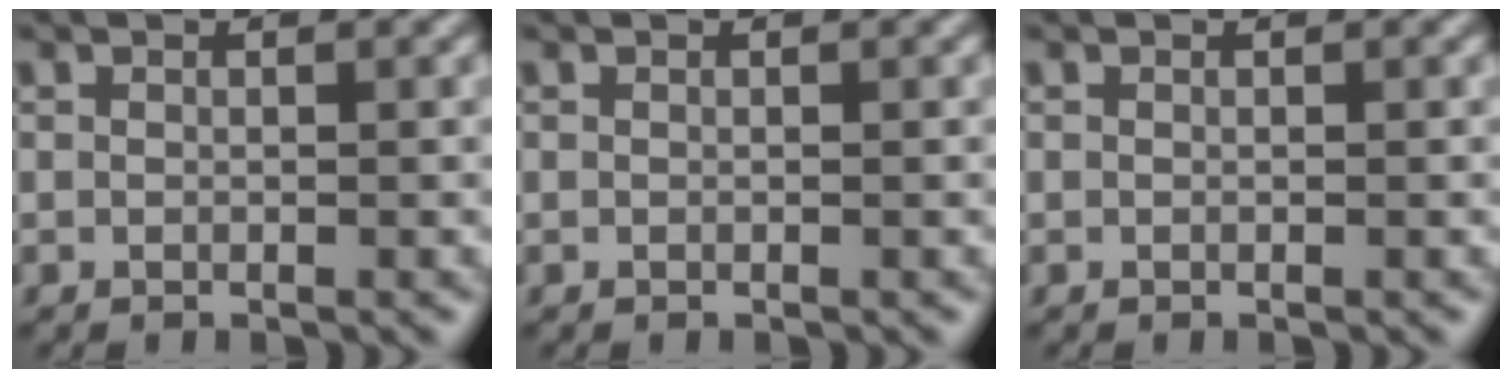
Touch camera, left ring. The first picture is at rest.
{"total": 0.0}
{"total": 0.0}